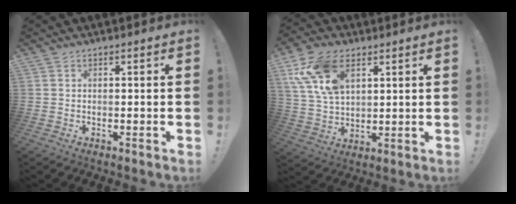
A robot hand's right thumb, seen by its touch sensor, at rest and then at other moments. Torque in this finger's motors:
{"motor_torque": [-0.11, 0.64, 0.69, 0.19, 0.25]}